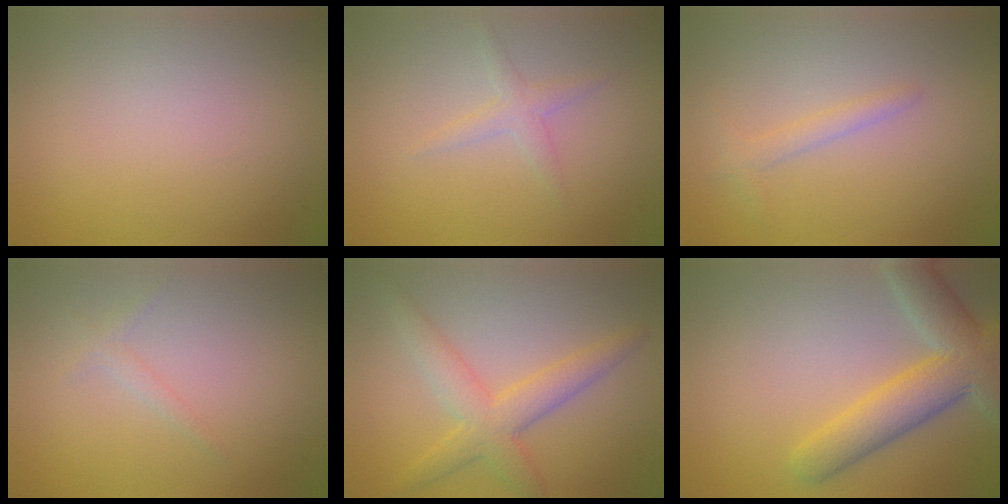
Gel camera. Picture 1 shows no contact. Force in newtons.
{"total": 1.6, "press": 1.6, "slide": 0.0}
{"total": 1.4, "press": 1.4, "slide": 0.1}
{"total": 1.1, "press": 1.1, "slide": 0.1}
{"total": 4.4, "press": 4.4, "slide": 0.0}
{"total": 7.2, "press": 7.2, "slide": 0.5}